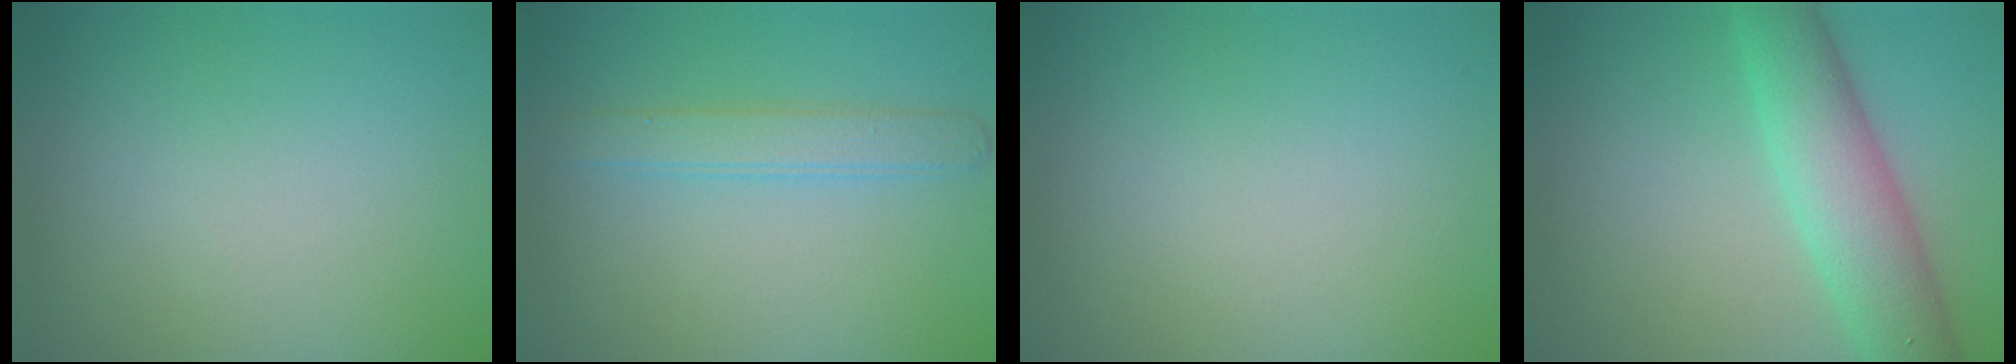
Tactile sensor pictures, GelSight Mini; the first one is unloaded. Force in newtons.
{"total": 2.5, "press": 2.5, "slide": 0.1}
{"total": 0.0}
{"total": 6.3, "press": 6.3, "slide": 0.3}